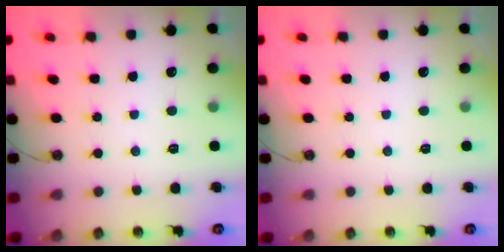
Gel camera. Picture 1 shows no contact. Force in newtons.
{"total": 0.0}